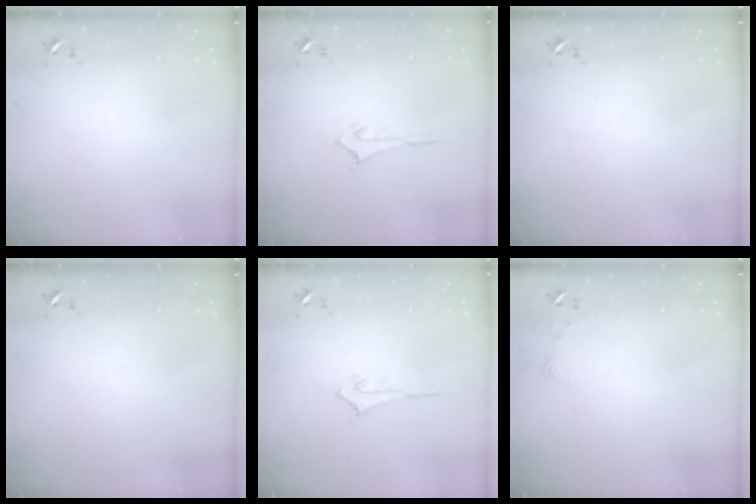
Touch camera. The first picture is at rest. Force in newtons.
{"total": 2.9, "press": 2.9, "slide": 0.2}
{"total": 0.0}
{"total": 0.0}
{"total": 2.9, "press": 2.9, "slide": 0.2}
{"total": 3.6, "press": 3.6, "slide": 0.4}